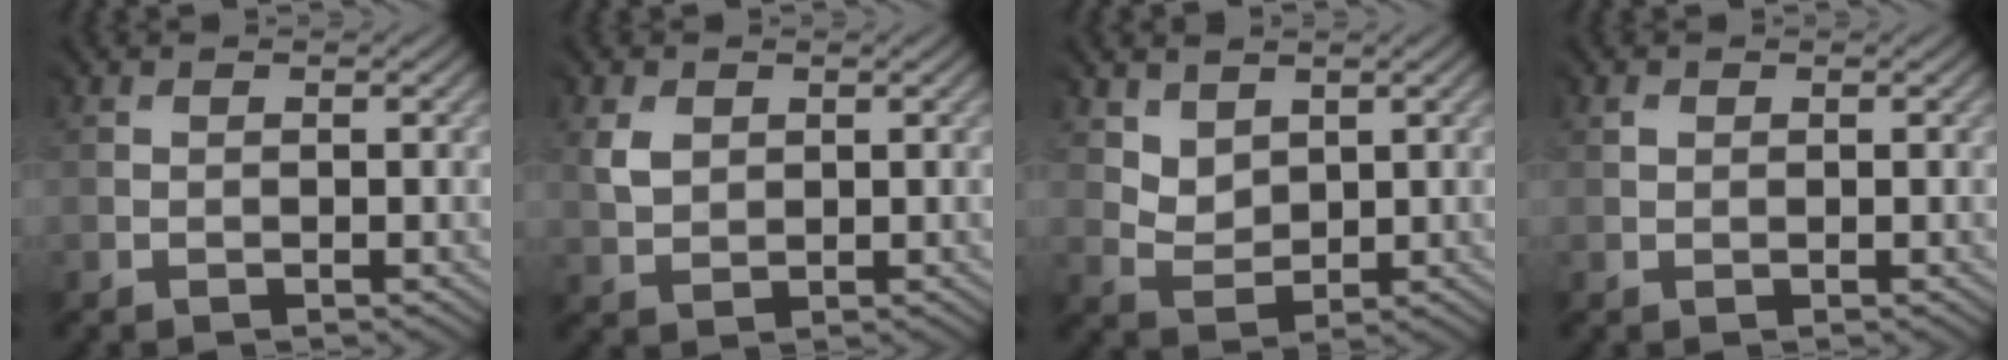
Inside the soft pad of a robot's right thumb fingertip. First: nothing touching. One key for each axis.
{"total": 2.0, "fx": 1.1, "fy": 1.6, "fz": 0.1, "tx": -0.018, "ty": 0.000, "tz": 0.023}
{"total": 2.9, "fx": 2.3, "fy": 1.8, "fz": -0.1, "tx": -0.023, "ty": -0.009, "tz": 0.043}
{"total": 0.9, "fx": 0.7, "fy": 0.5, "fz": -0.1, "tx": 0.000, "ty": -0.002, "tz": 0.010}